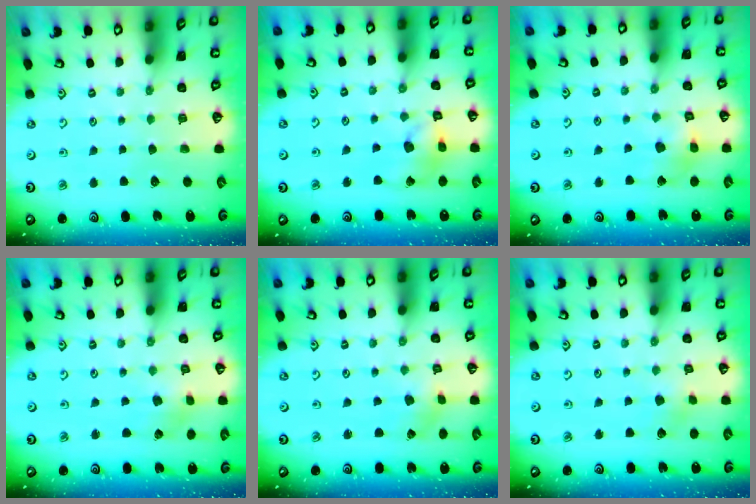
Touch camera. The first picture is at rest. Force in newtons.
{"total": 10.6, "press": 10.5, "slide": 1.5}
{"total": 8.9, "press": 8.9, "slide": 1.0}
{"total": 2.3, "press": 2.3, "slide": 0.6}
{"total": 1.2, "press": 1.2, "slide": 0.2}
{"total": 2.9, "press": 2.9, "slide": 0.3}